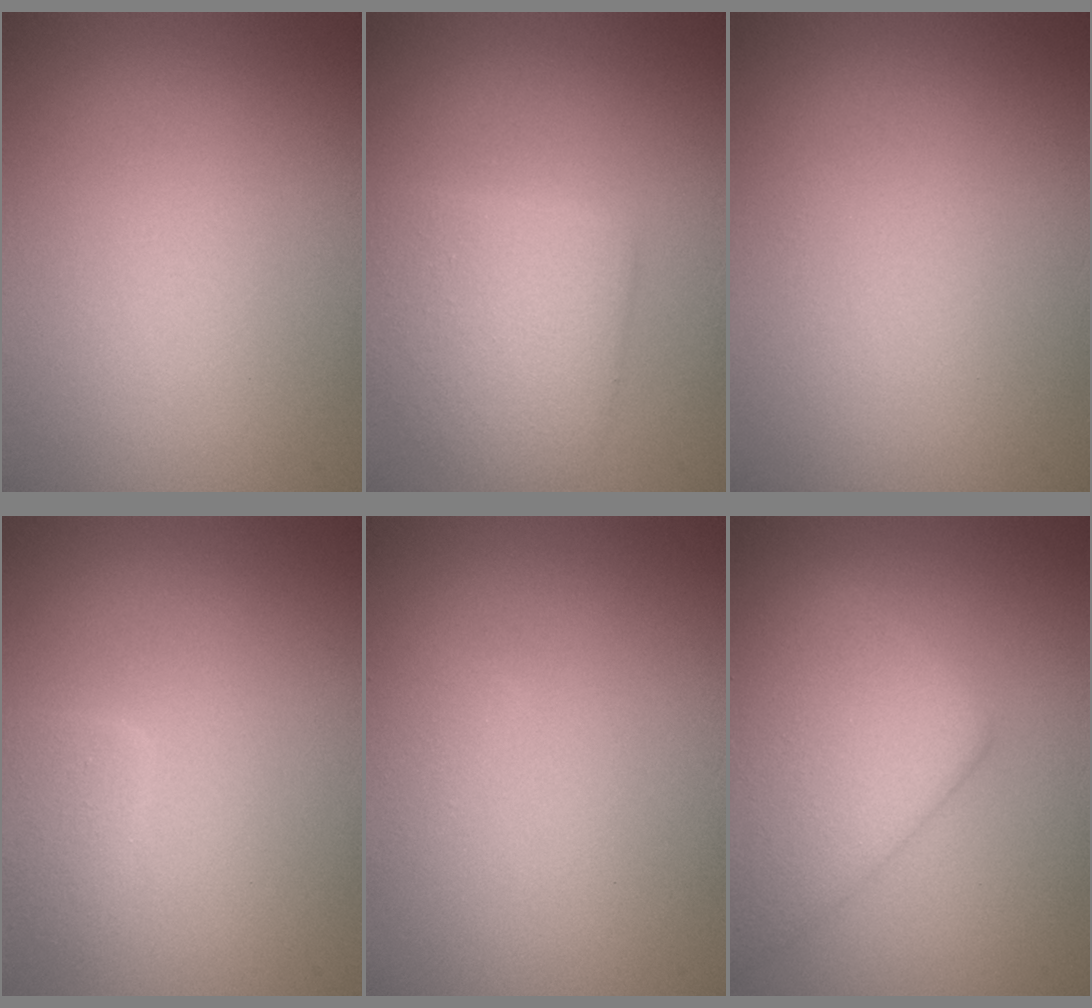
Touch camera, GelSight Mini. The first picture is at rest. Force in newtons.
{"total": 4.0, "press": 4.0, "slide": 0.1}
{"total": 0.0}
{"total": 1.7, "press": 1.7, "slide": 0.1}
{"total": 1.1, "press": 1.1, "slide": 0.1}
{"total": 6.8, "press": 6.8, "slide": 0.3}